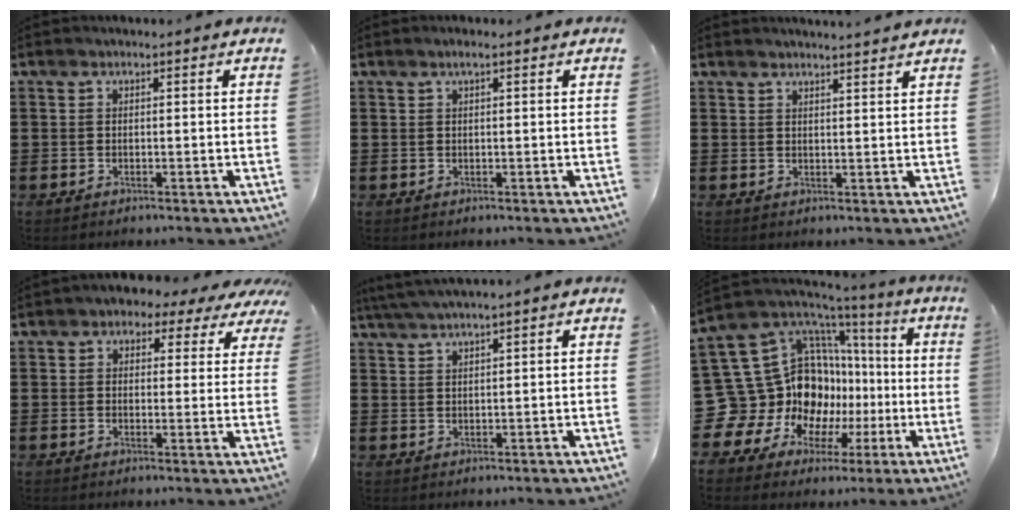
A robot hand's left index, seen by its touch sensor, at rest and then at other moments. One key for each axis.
{"total": 1.0, "fx": 0.5, "fy": 0.1, "fz": 0.8, "tx": -0.015, "ty": 0.000, "tz": 0.008}
{"total": 2.2, "fx": 2.2, "fy": -0.4, "fz": 0.3, "tx": -0.009, "ty": -0.004, "tz": 0.042}
{"total": 3.2, "fx": 2.3, "fy": 2.0, "fz": 1.0, "tx": -0.027, "ty": -0.003, "tz": 0.036}
{"total": 2.6, "fx": 2.2, "fy": -0.4, "fz": 1.3, "tx": -0.029, "ty": 0.001, "tz": 0.043}
{"total": 16.8, "fx": -1.1, "fy": 14.8, "fz": 7.9, "tx": -0.228, "ty": -0.043, "tz": 0.030}